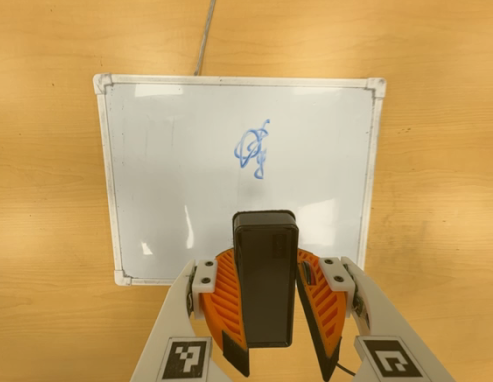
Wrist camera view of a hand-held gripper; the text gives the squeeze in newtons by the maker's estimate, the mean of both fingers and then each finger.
{"total": 10.8, "left": 10.5, "right": 11.1}